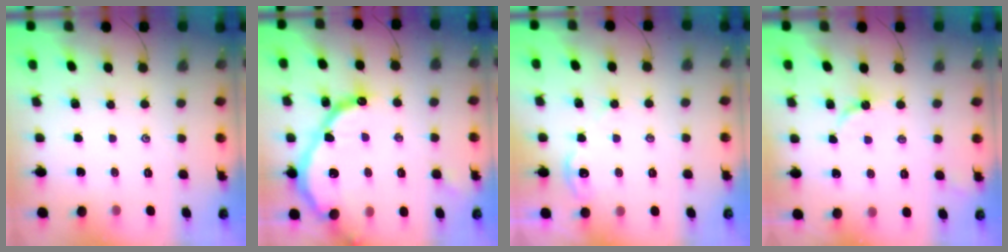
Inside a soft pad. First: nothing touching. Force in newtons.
{"total": 16.8, "press": 16.8, "slide": 1.3}
{"total": 3.1, "press": 3.0, "slide": 0.4}
{"total": 3.7, "press": 3.7, "slide": 0.4}